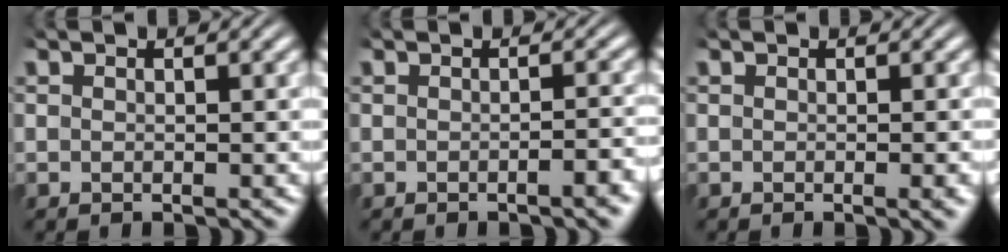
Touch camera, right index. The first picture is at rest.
{"total": 1.2, "force": [-0.9, -0.1, 0.8], "torque": [-0.009, 0.006, -0.017]}
{"total": 0.6, "force": [-0.2, -0.2, 0.6], "torque": [-0.007, 0.003, -0.005]}